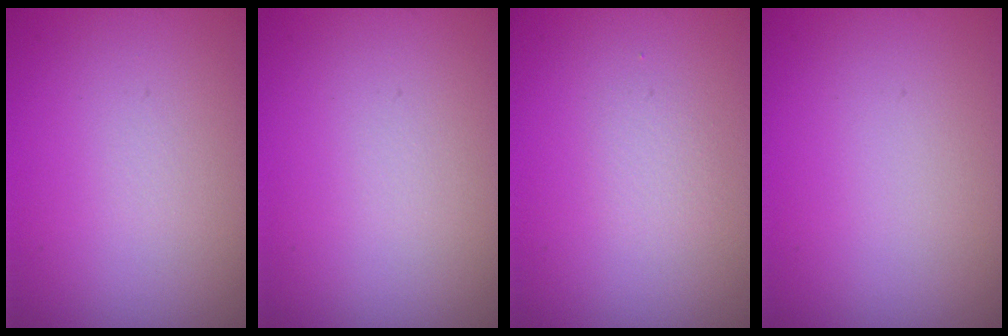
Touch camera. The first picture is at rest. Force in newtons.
{"total": 0.0}
{"total": 0.7, "press": 0.7, "slide": 0.0}
{"total": 0.0}